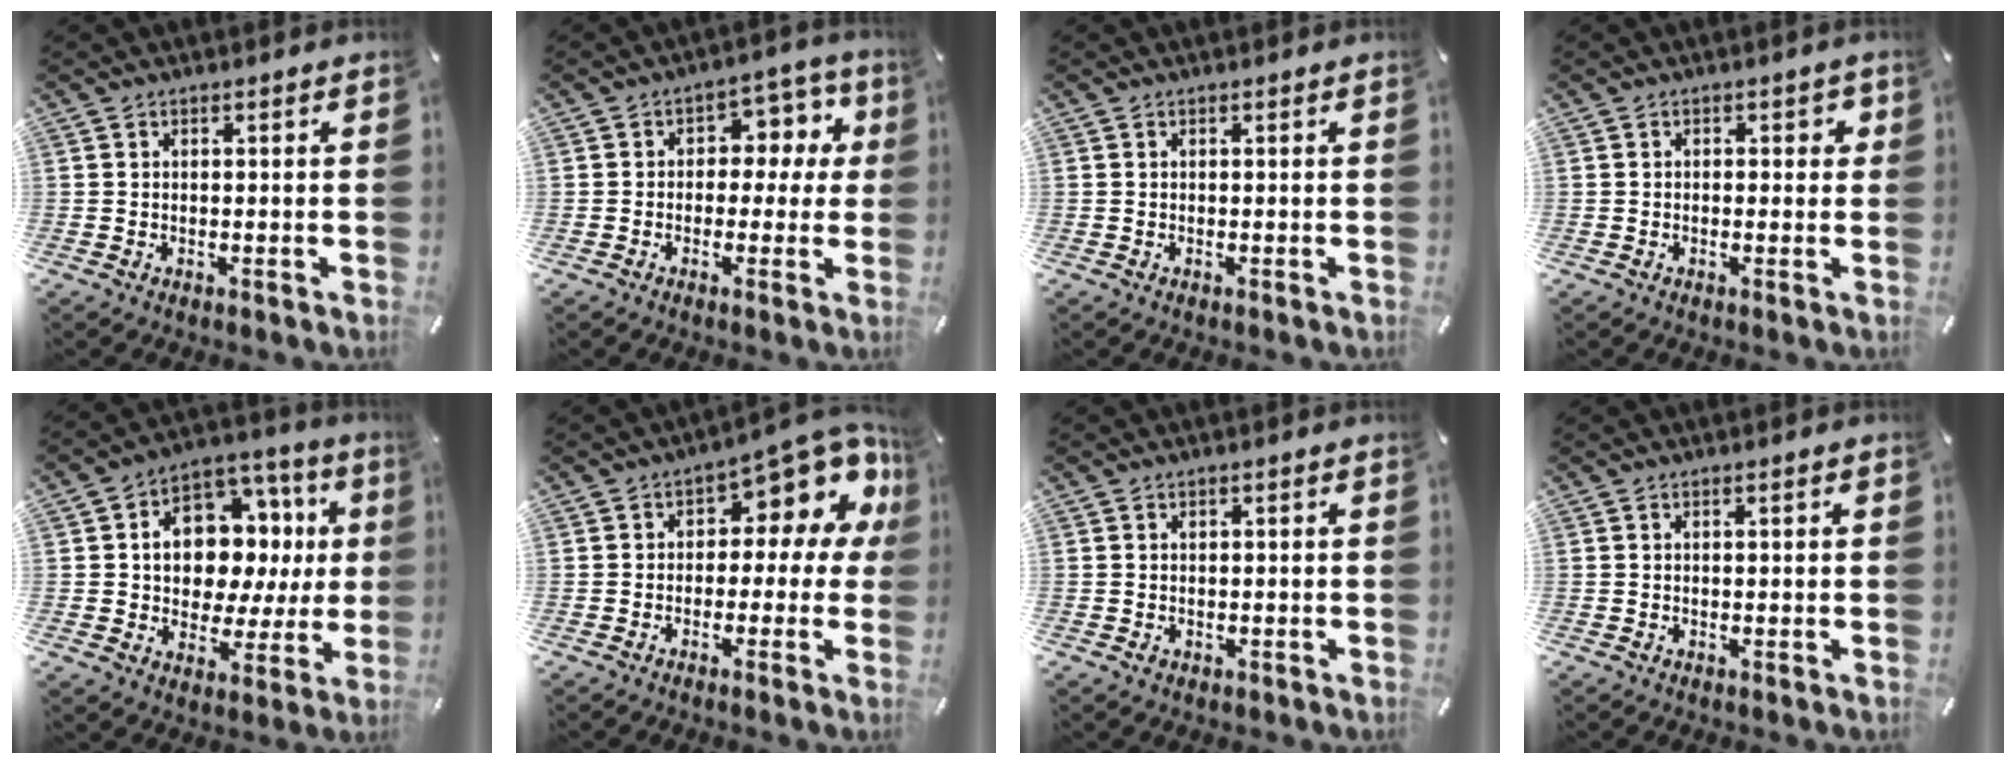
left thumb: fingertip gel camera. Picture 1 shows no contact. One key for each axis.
{"total": 7.6, "fx": 0.9, "fy": 5.9, "fz": 4.6, "tx": -0.057, "ty": 0.000, "tz": 0.009}
{"total": 0.0}
{"total": 1.8, "fx": -0.1, "fy": 1.0, "fz": 1.5, "tx": -0.021, "ty": 0.004, "tz": -0.006}
{"total": 14.5, "fx": 3.4, "fy": 11.0, "fz": 8.9, "tx": -0.129, "ty": -0.026, "tz": 0.068}
{"total": 11.3, "fx": 6.2, "fy": 5.0, "fz": 7.9, "tx": -0.102, "ty": -0.057, "tz": 0.103}
{"total": 1.0, "fx": -0.1, "fy": 0.9, "fz": 0.3, "tx": -0.006, "ty": 0.005, "tz": -0.003}
{"total": 1.1, "fx": 0.1, "fy": 0.2, "fz": 1.1, "tx": -0.020, "ty": 0.000, "tz": 0.002}